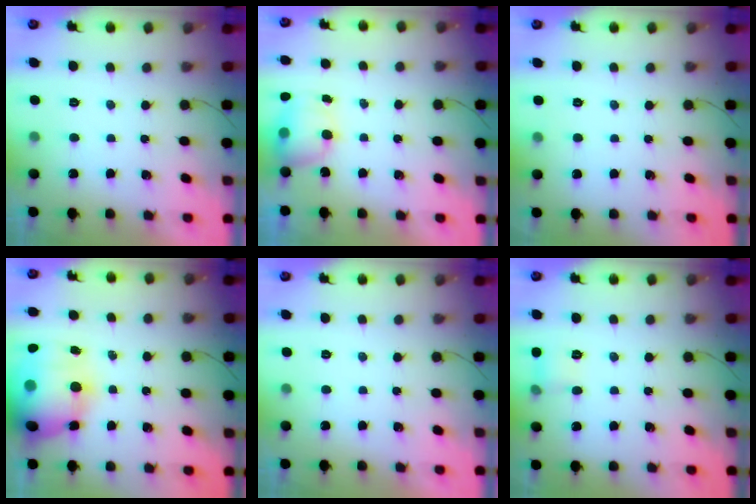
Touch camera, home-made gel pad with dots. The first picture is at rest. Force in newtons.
{"total": 6.3, "press": 6.2, "slide": 0.7}
{"total": 2.4, "press": 1.6, "slide": 1.8}
{"total": 21.5, "press": 20.9, "slide": 4.9}
{"total": 0.0}
{"total": 6.2, "press": 6.0, "slide": 1.8}